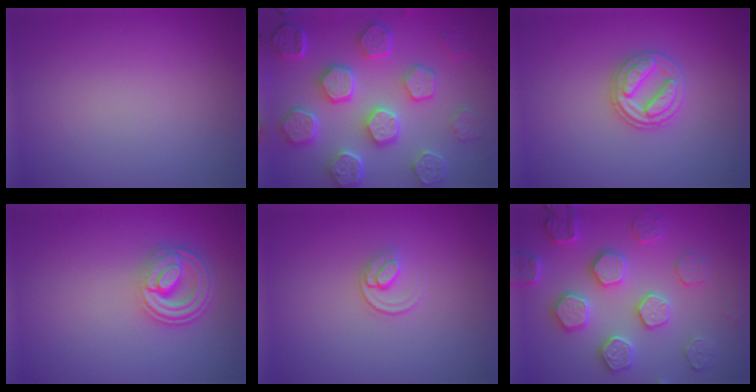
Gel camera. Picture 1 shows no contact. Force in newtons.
{"total": 8.3, "press": 6.4, "slide": 5.3}
{"total": 3.0, "press": 2.9, "slide": 0.4}
{"total": 4.5, "press": 3.4, "slide": 3.0}
{"total": 1.4, "press": 0.9, "slide": 1.0}
{"total": 4.9, "press": 4.7, "slide": 1.3}